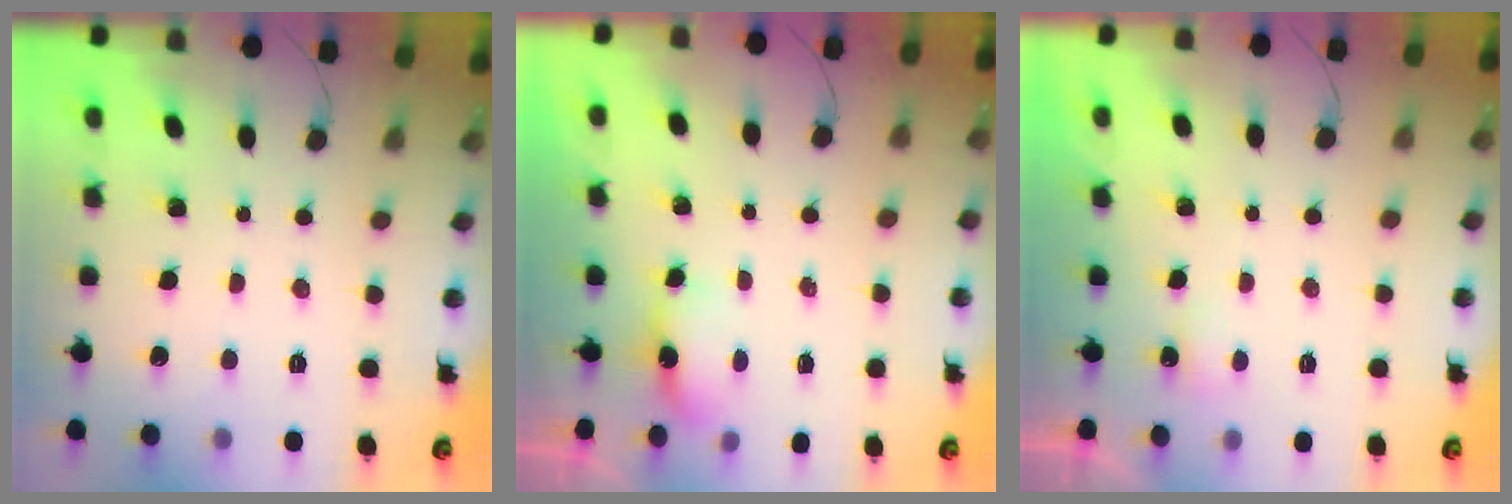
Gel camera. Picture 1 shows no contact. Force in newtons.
{"total": 3.9, "press": 3.9, "slide": 0.7}
{"total": 1.6, "press": 1.5, "slide": 0.6}